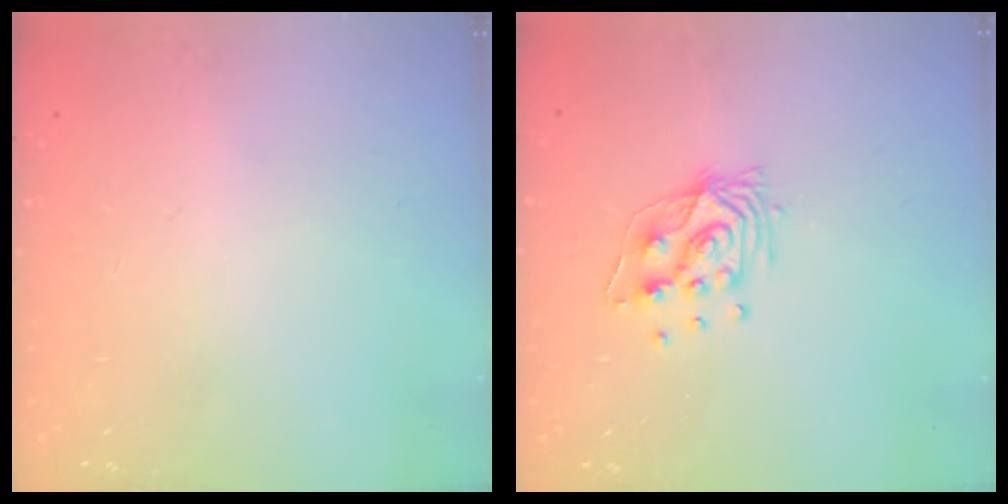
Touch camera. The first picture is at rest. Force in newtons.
{"total": 10.3, "press": 10.3, "slide": 0.7}